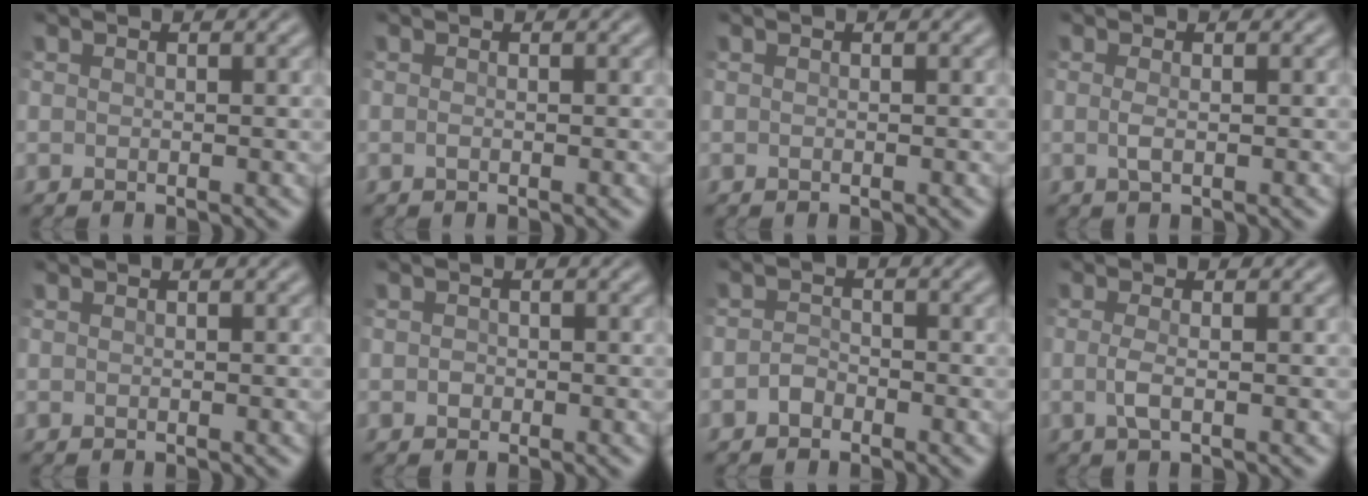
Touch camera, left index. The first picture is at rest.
{"total": 0.0}
{"total": 0.0}
{"total": 0.8, "force": [0.1, 0.2, 0.8], "torque": [-0.020, 0.003, 0.001]}
{"total": 0.0}
{"total": 0.6, "force": [-0.1, 0.6, 0.1], "torque": [0.000, 0.002, -0.004]}
{"total": 1.1, "force": [-0.8, 0.7, 0.3], "torque": [-0.005, 0.010, -0.017]}
{"total": 1.5, "force": [-0.1, 0.4, 1.4], "torque": [-0.033, 0.003, -0.006]}